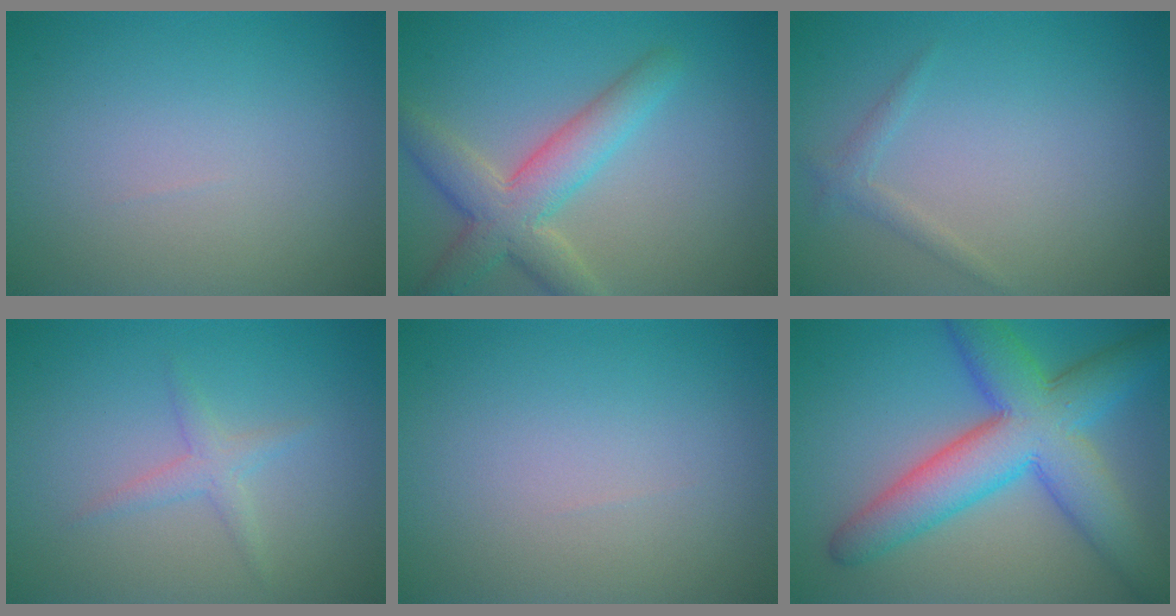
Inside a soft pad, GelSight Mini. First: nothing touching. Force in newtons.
{"total": 5.3, "press": 5.3, "slide": 0.4}
{"total": 1.1, "press": 1.1, "slide": 0.1}
{"total": 1.6, "press": 1.6, "slide": 0.1}
{"total": 0.0}
{"total": 9.6, "press": 9.6, "slide": 0.2}